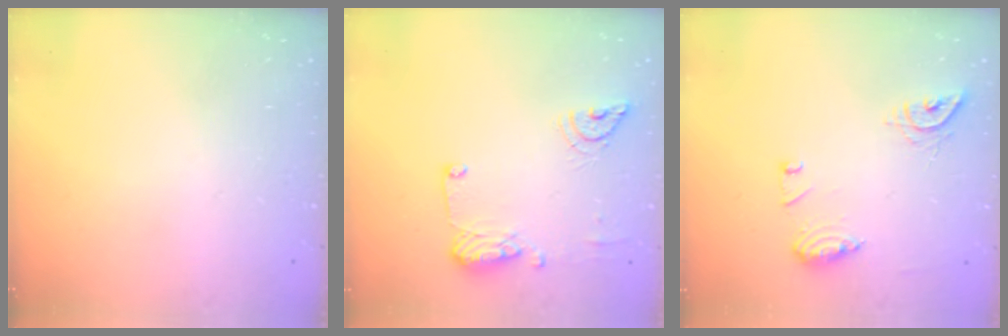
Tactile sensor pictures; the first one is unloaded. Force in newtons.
{"total": 11.2, "press": 11.1, "slide": 1.5}
{"total": 9.8, "press": 9.8, "slide": 0.6}